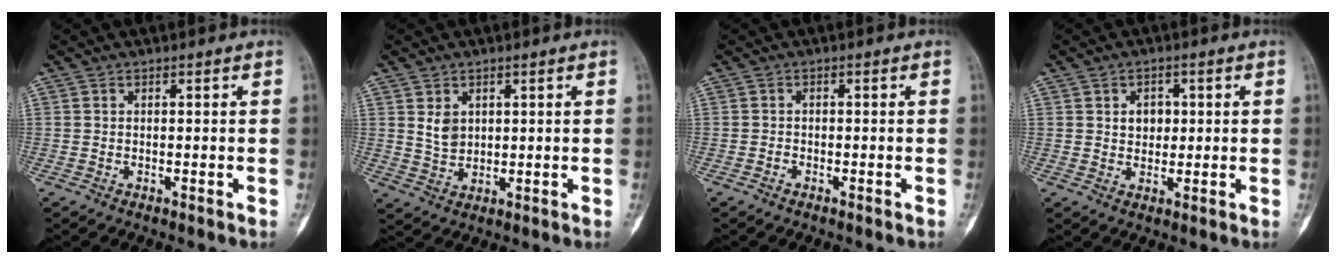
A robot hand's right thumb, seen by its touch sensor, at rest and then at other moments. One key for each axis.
{"total": 4.0, "fx": 1.4, "fy": 2.9, "fz": 2.3, "tx": -0.030, "ty": -0.013, "tz": 0.033}
{"total": 0.6, "fx": -0.4, "fy": 0.3, "fz": 0.2, "tx": -0.005, "ty": 0.001, "tz": -0.010}
{"total": 3.8, "fx": 0.8, "fy": 3.0, "fz": 2.2, "tx": -0.010, "ty": -0.001, "tz": 0.010}